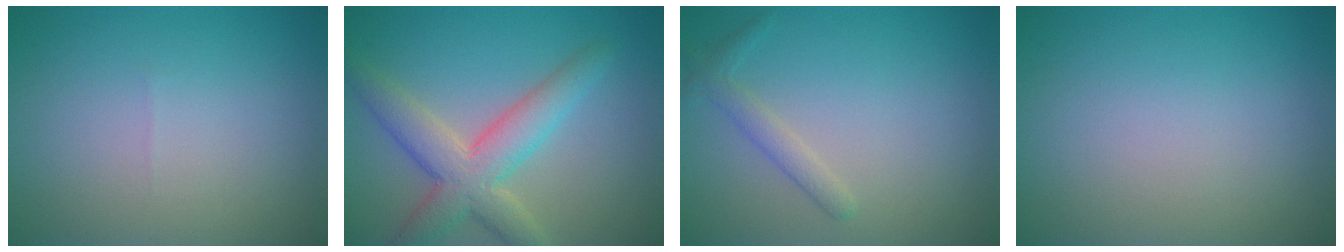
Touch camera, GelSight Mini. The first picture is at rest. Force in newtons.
{"total": 5.8, "press": 5.7, "slide": 0.6}
{"total": 1.6, "press": 1.6, "slide": 0.1}
{"total": 0.0}